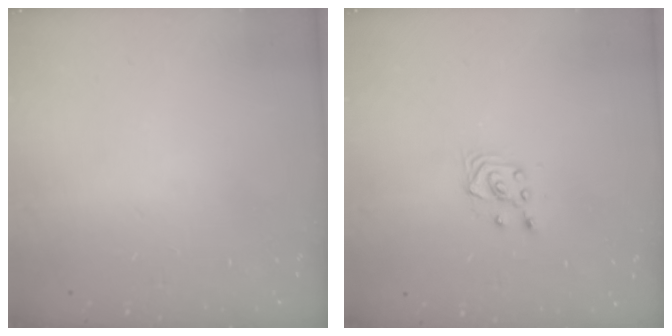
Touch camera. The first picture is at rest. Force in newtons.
{"total": 3.6, "press": 3.2, "slide": 1.6}